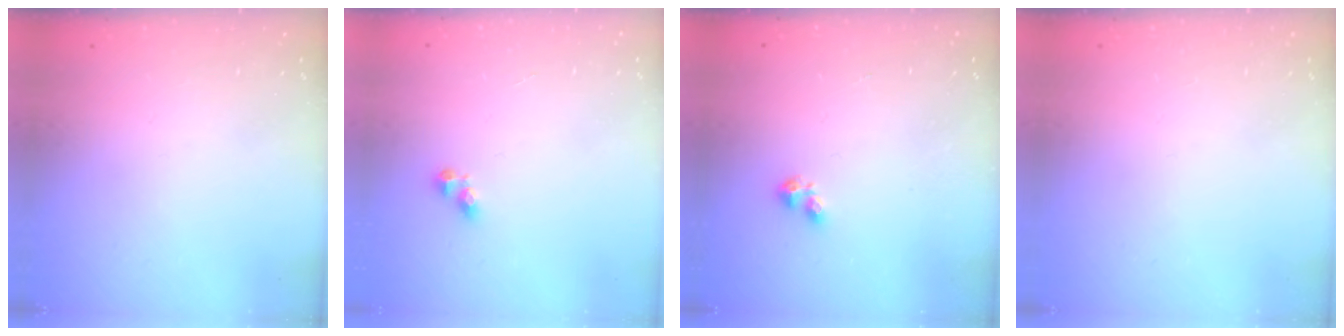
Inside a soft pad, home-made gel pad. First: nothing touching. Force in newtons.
{"total": 3.2, "press": 3.2, "slide": 0.4}
{"total": 2.2, "press": 2.2, "slide": 0.4}
{"total": 0.0}